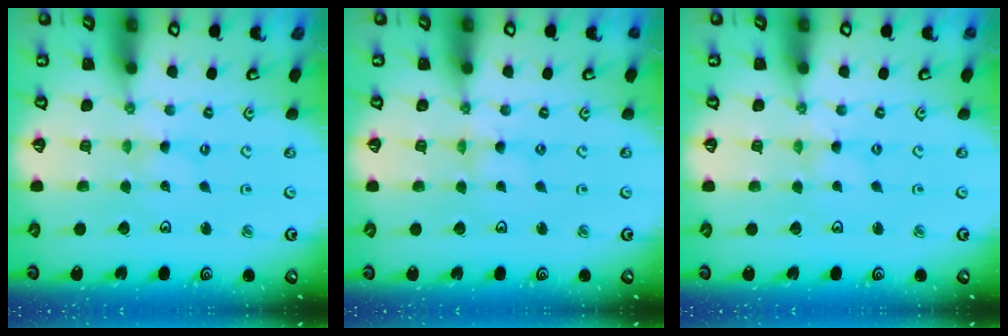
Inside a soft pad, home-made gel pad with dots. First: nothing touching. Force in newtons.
{"total": 0.0}
{"total": 0.0}